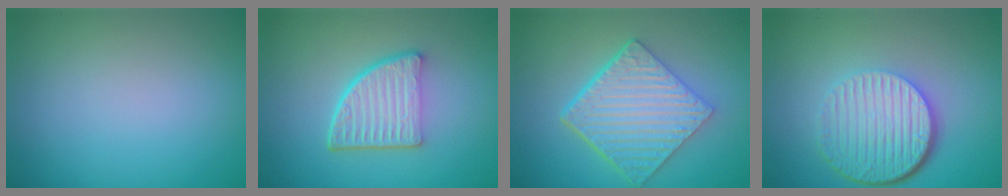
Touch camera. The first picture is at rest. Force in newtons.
{"total": 5.3, "press": 3.7, "slide": 3.7}
{"total": 6.4, "press": 4.6, "slide": 4.4}
{"total": 6.7, "press": 4.4, "slide": 5.0}